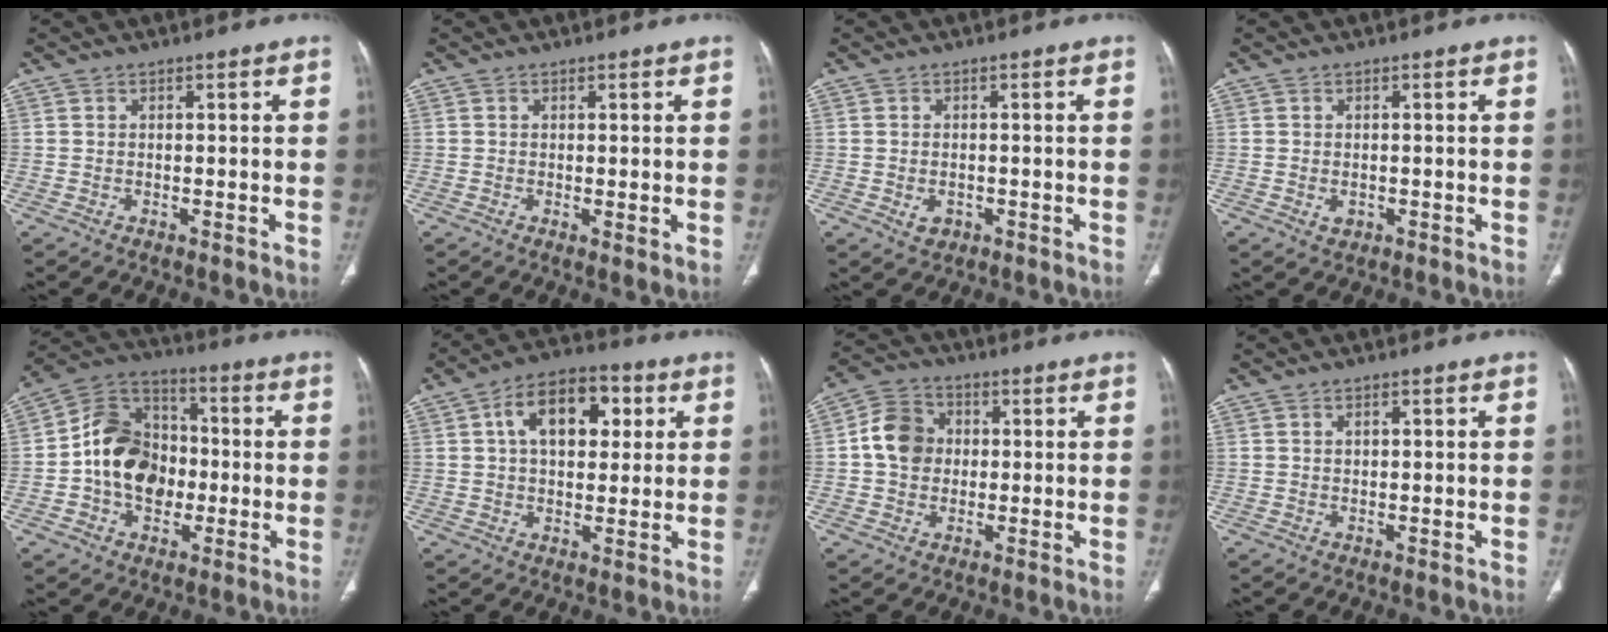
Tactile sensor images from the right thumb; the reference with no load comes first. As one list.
[{"total": 1.3, "force": [0.1, 0.4, 1.3], "torque": [-0.025, -0.008, 0.001]}, {"total": 3.1, "force": [-1.3, 2.3, 1.6], "torque": [-0.020, 0.008, -0.014]}, {"total": 1.7, "force": [-0.4, 1.3, 1.0], "torque": [-0.011, 0.000, -0.001]}, {"total": 15.9, "force": [-1.7, 12.2, 10.0], "torque": [-0.134, 0.035, -0.035]}, {"total": 13.8, "force": [4.0, 8.3, 10.2], "torque": [-0.134, 0.012, 0.057]}, {"total": 8.7, "force": [0.5, 7.4, 4.6], "torque": [-0.066, 0.016, 0.000]}, {"total": 1.1, "force": [0.4, 0.7, 0.8], "torque": [-0.012, 0.000, 0.008]}]